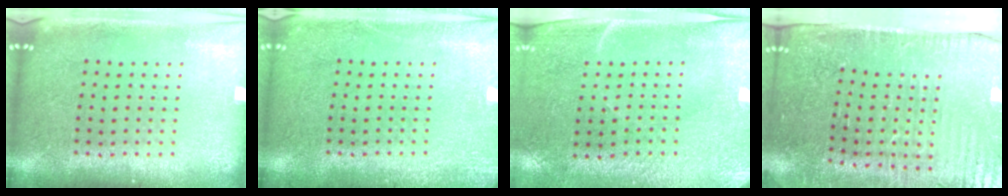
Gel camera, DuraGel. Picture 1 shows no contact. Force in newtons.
{"total": 2.1, "press": 2.1, "slide": 0.3}
{"total": 3.0, "press": 2.7, "slide": 1.4}
{"total": 4.3, "press": 3.7, "slide": 2.1}